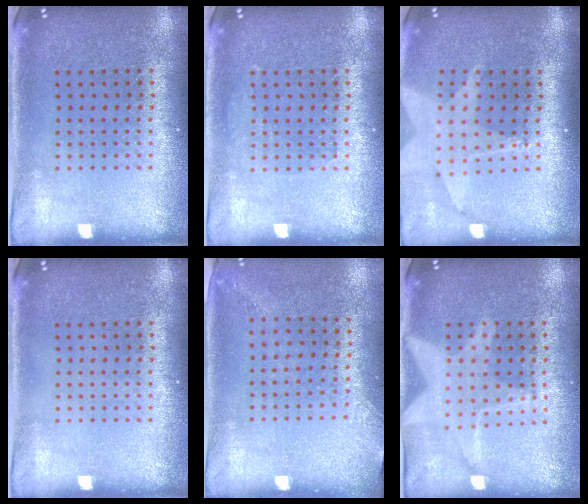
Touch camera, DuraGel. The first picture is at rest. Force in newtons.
{"total": 0.8, "press": 0.8, "slide": 0.1}
{"total": 1.8, "press": 1.5, "slide": 1.0}
{"total": 0.0}
{"total": 1.3, "press": 1.0, "slide": 0.8}
{"total": 2.9, "press": 2.9, "slide": 0.2}